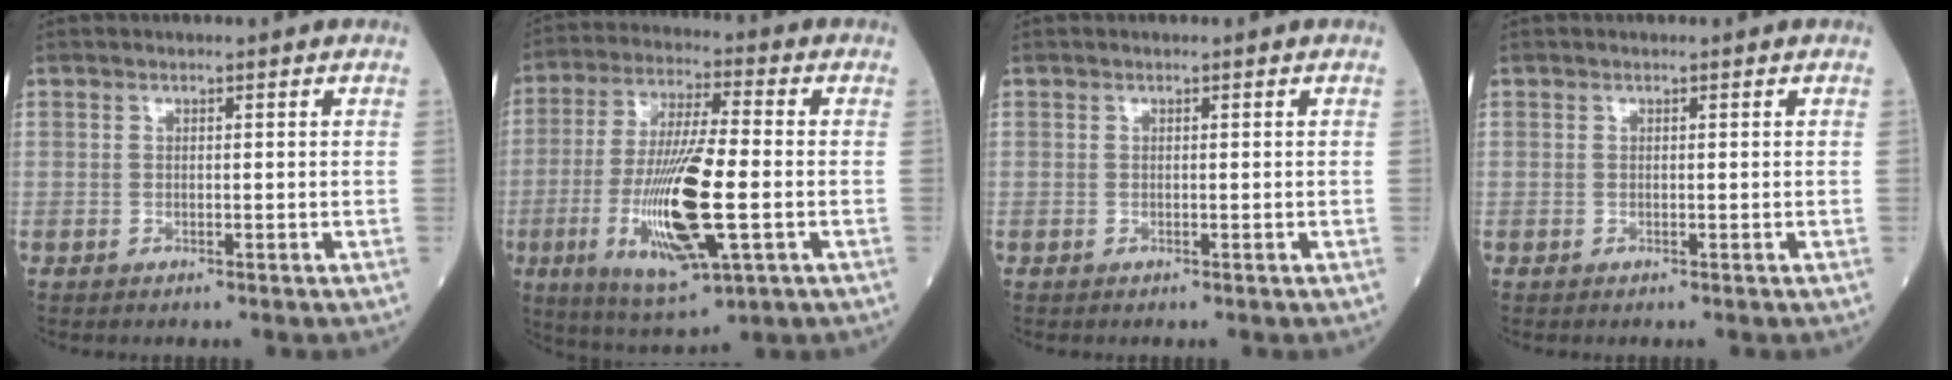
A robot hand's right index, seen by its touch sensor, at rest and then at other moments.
{"total": 16.5, "force": [-3.8, 2.6, 15.8], "torque": [-0.318, -0.022, -0.059]}
{"total": 0.0}
{"total": 0.0}